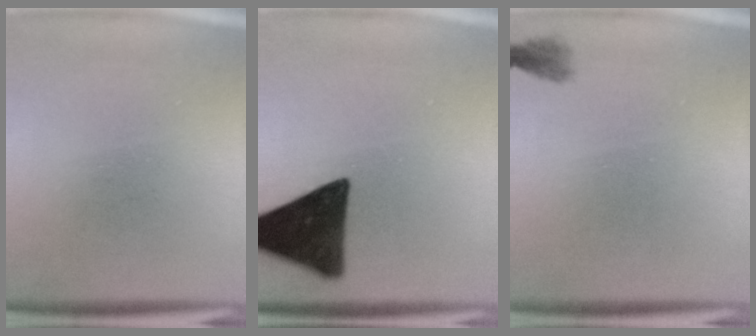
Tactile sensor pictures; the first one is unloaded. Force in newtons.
{"total": 15.9}
{"total": 1.3}